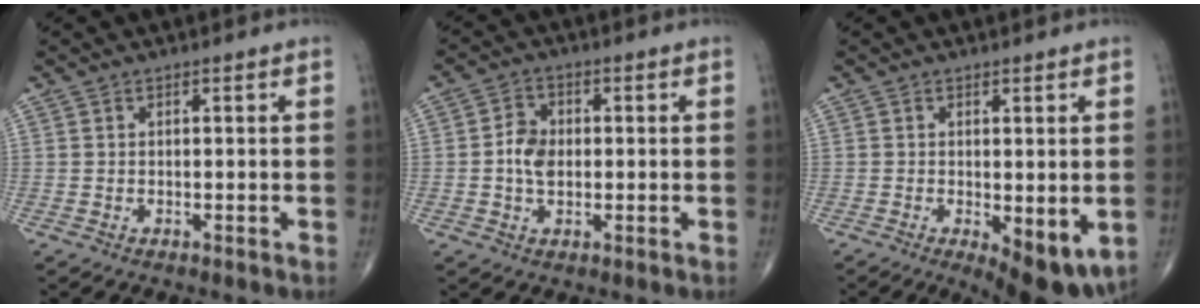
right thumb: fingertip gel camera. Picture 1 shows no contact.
{"total": 5.1, "force": [-0.3, 3.7, 3.5], "torque": [-0.056, 0.009, -0.011]}
{"total": 9.6, "force": [-2.8, 3.6, 8.5], "torque": [-0.112, -0.020, -0.031]}